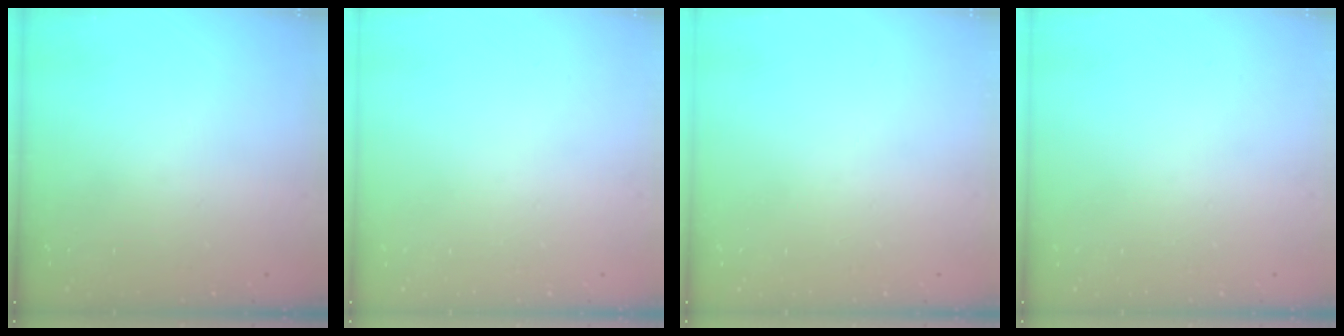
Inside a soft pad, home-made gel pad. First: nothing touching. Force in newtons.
{"total": 0.0}
{"total": 0.0}
{"total": 0.0}